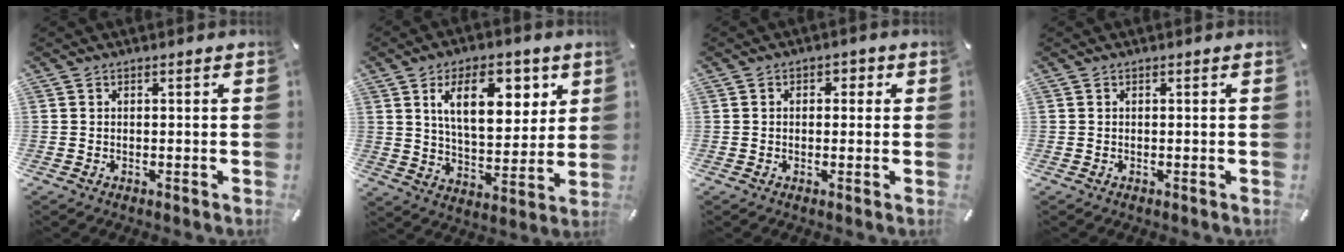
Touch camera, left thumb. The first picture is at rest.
{"total": 15.2, "force": [6.8, 8.2, 10.8], "torque": [-0.166, -0.008, 0.114]}
{"total": 2.0, "force": [-0.4, 1.7, 1.0], "torque": [-0.011, 0.009, -0.012]}
{"total": 0.0}